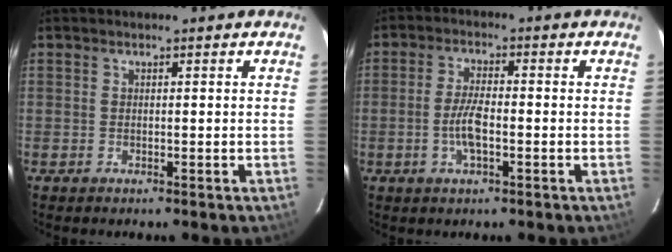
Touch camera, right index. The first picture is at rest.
{"total": 5.3, "force": [-1.5, 1.7, 4.7], "torque": [-0.099, 0.001, -0.030]}